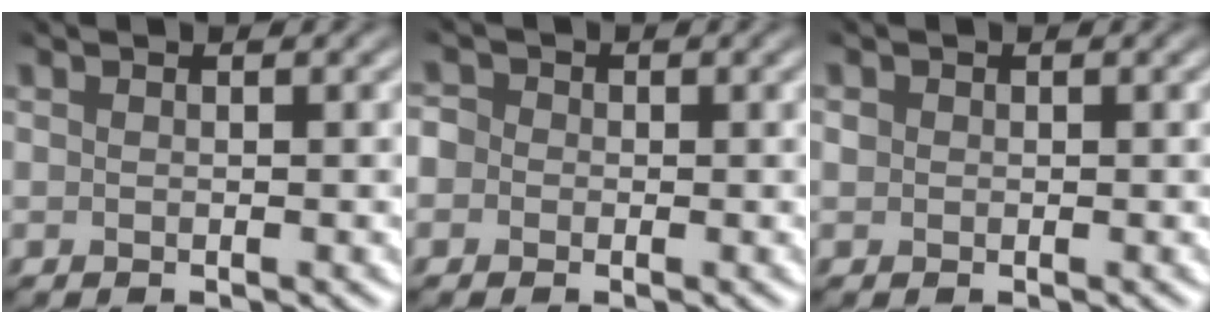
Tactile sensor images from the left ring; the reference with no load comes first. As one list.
[{"total": 2.9, "force": [-2.1, -0.1, -2.1], "torque": [0.015, -0.015, -0.026]}, {"total": 2.1, "force": [-0.9, -1.0, -1.6], "torque": [0.002, -0.011, 0.004]}]